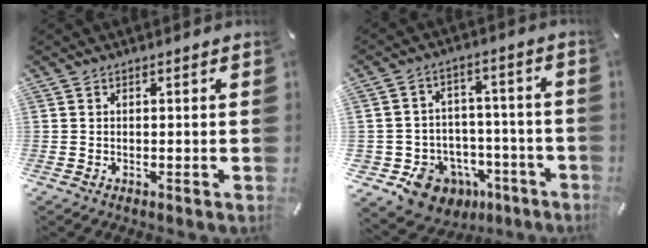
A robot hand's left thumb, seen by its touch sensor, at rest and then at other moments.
{"total": 11.7, "force": [-6.7, 9.0, 3.4], "torque": [-0.049, 0.037, -0.107]}